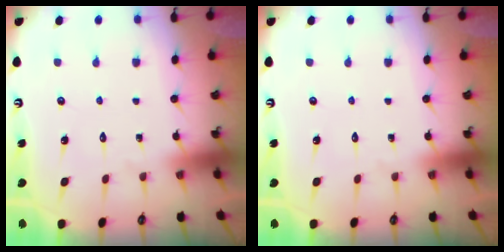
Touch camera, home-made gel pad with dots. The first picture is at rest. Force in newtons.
{"total": 0.0}